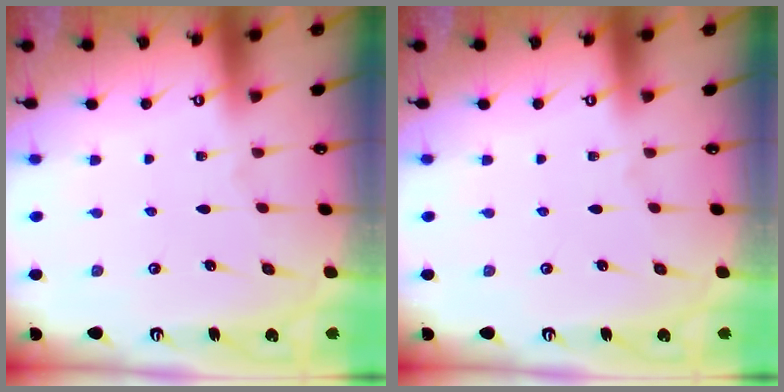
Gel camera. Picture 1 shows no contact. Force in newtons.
{"total": 0.0}